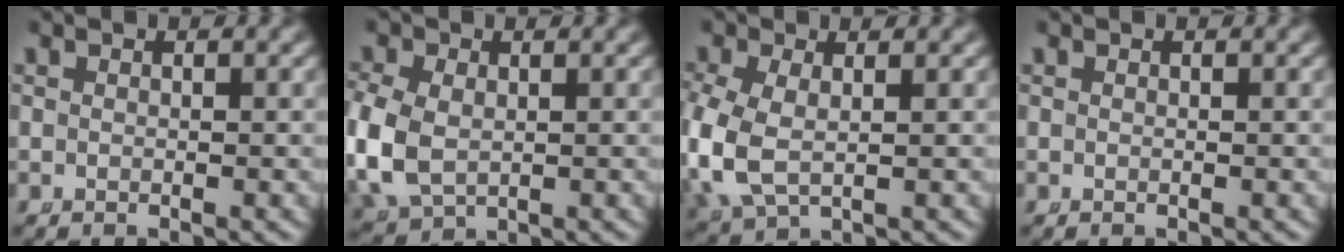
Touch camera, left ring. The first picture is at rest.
{"total": 5.4, "force": [-0.6, 4.4, 3.0], "torque": [-0.103, -0.032, 0.011]}
{"total": 5.3, "force": [-0.4, 3.9, 3.5], "torque": [-0.123, -0.026, 0.013]}
{"total": 0.0}